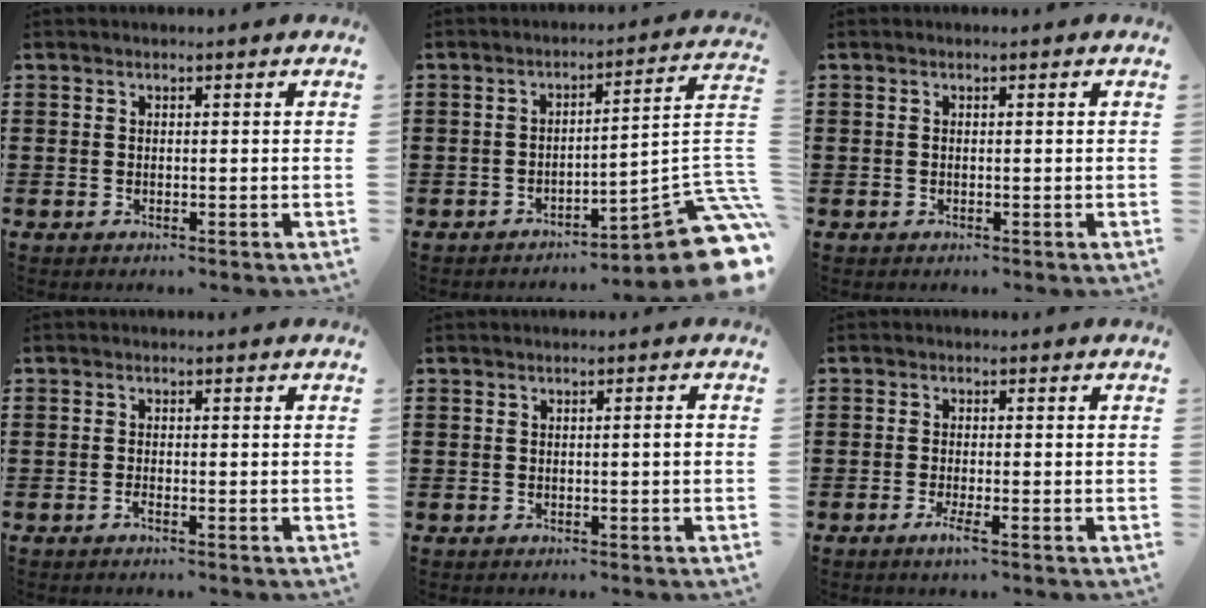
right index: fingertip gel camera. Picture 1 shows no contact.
{"total": 8.6, "force": [-5.3, 2.0, 6.4], "torque": [-0.072, -0.007, -0.105]}
{"total": 0.0}
{"total": 0.8, "force": [-0.7, 0.0, 0.5], "torque": [-0.011, -0.001, -0.013]}
{"total": 1.0, "force": [-0.2, 0.0, 0.9], "torque": [-0.015, -0.001, -0.004]}
{"total": 2.4, "force": [-1.3, 0.1, 2.0], "torque": [-0.046, -0.011, -0.027]}